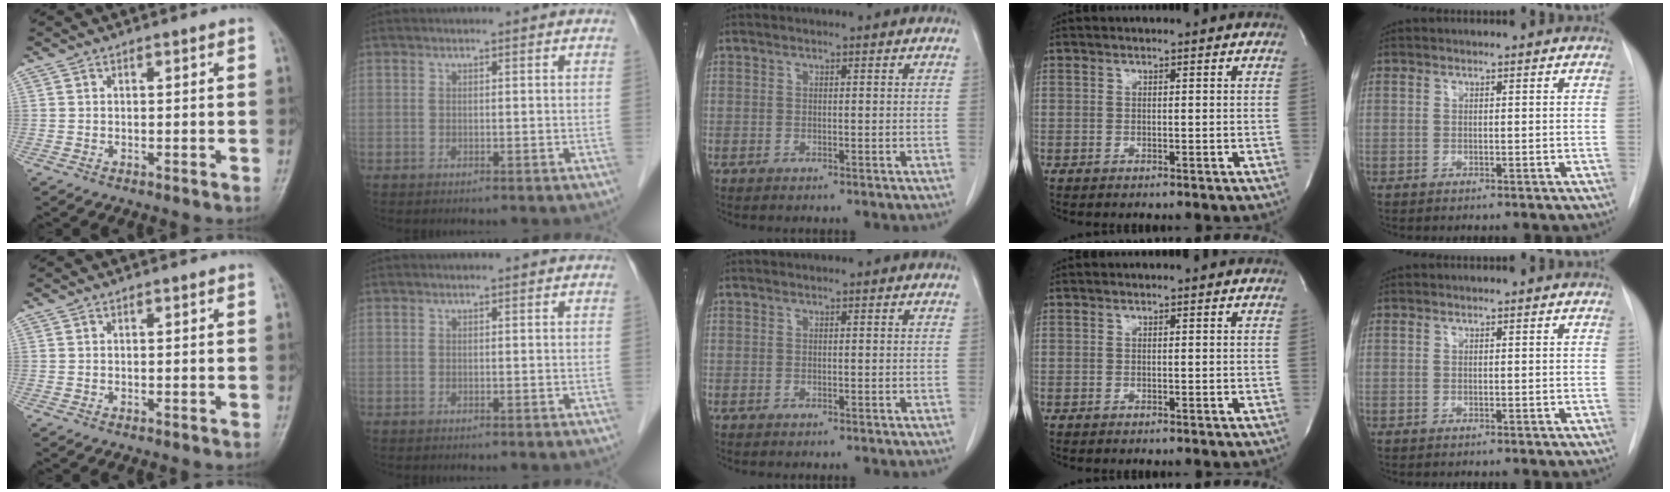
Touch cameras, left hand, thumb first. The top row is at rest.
{}